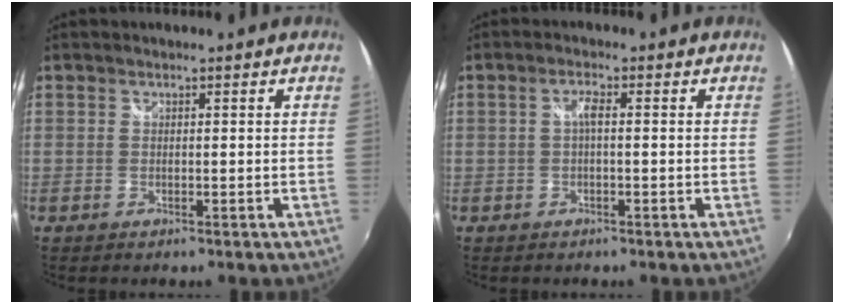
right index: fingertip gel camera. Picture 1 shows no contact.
{"total": 1.9, "force": [-0.2, 0.3, 1.9], "torque": [-0.036, 0.007, -0.005]}